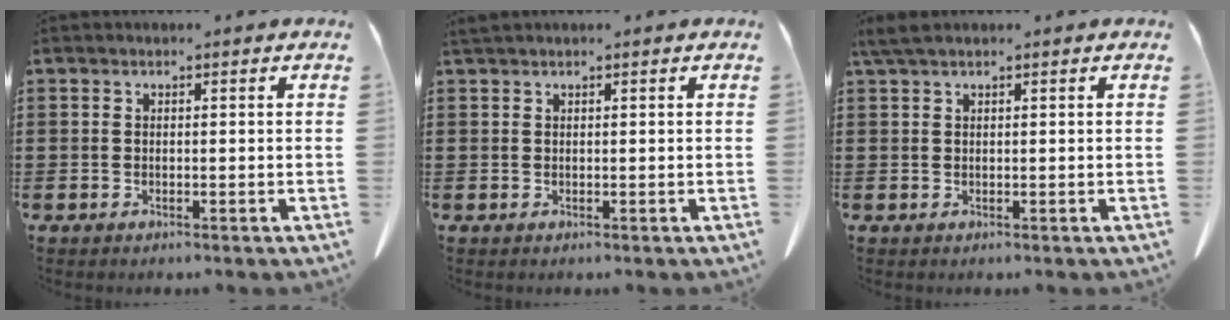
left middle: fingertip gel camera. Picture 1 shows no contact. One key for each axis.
{"total": 0.6, "fx": 0.5, "fy": 0.0, "fz": 0.3, "tx": -0.008, "ty": -0.003, "tz": 0.012}
{"total": 2.0, "fx": 1.4, "fy": 0.3, "fz": 1.4, "tx": -0.032, "ty": 0.000, "tz": 0.026}